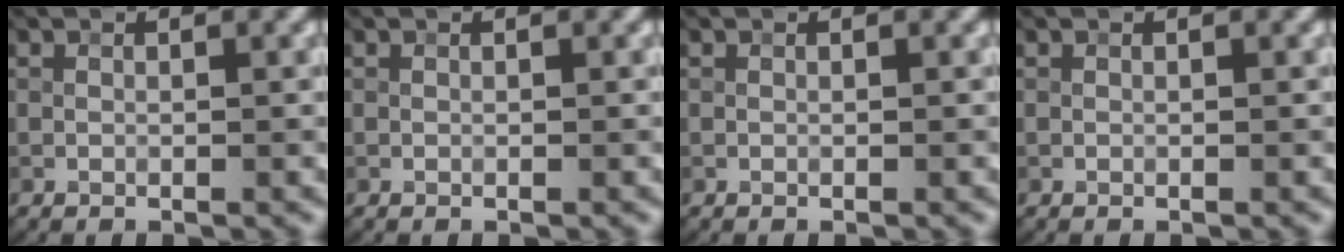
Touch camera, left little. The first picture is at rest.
{"total": 0.0}
{"total": 0.0}
{"total": 0.0}